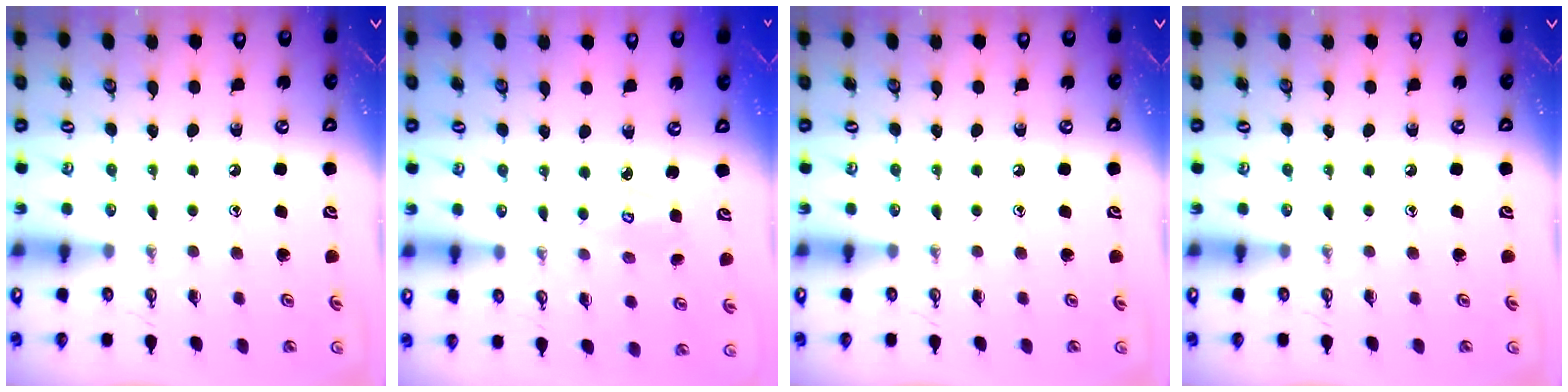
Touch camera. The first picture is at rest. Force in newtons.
{"total": 2.8, "press": 2.8, "slide": 0.1}
{"total": 0.0}
{"total": 0.0}